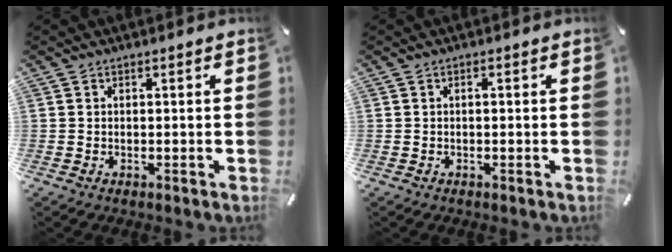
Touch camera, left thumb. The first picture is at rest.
{"total": 1.0, "force": [-0.1, 0.2, 1.0], "torque": [-0.018, -0.001, -0.001]}